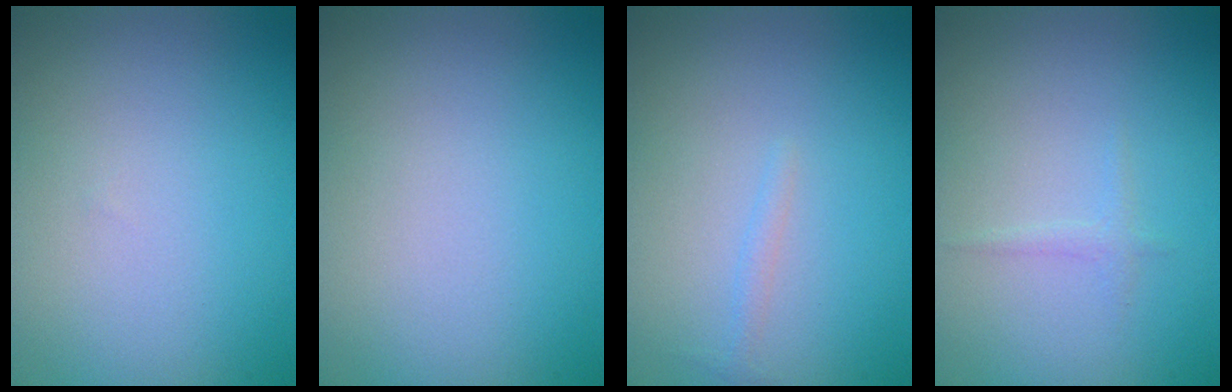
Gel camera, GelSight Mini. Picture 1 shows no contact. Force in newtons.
{"total": 0.0}
{"total": 0.6, "press": 0.6, "slide": 0.1}
{"total": 0.6, "press": 0.6, "slide": 0.0}